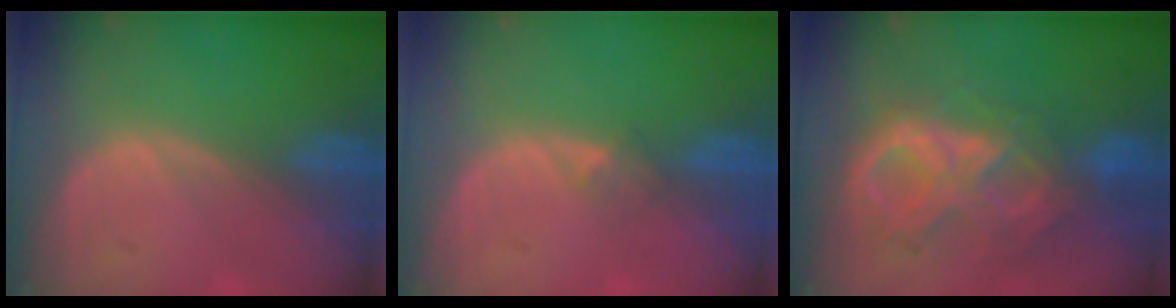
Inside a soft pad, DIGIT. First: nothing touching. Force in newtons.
{"total": 1.5, "press": 1.2, "slide": 1.0}
{"total": 10.4, "press": 8.9, "slide": 5.5}